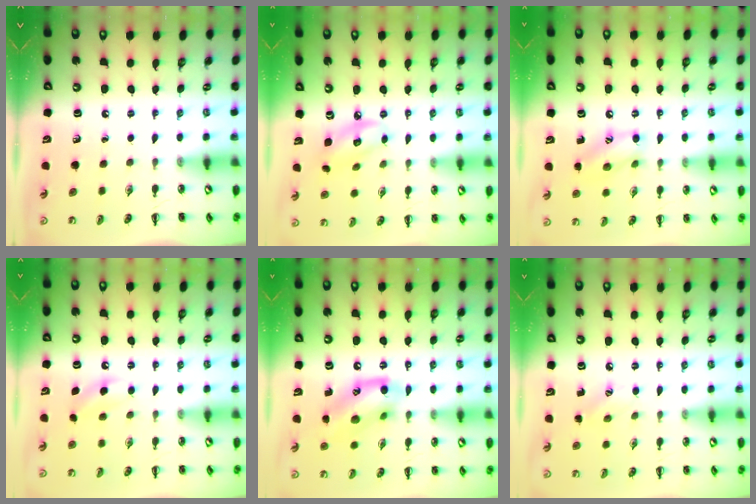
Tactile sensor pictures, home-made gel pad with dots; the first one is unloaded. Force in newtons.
{"total": 6.7, "press": 6.7, "slide": 0.3}
{"total": 10.8, "press": 10.7, "slide": 1.6}
{"total": 6.6, "press": 6.4, "slide": 1.6}
{"total": 14.7, "press": 14.6, "slide": 1.2}
{"total": 7.3, "press": 7.1, "slide": 1.8}